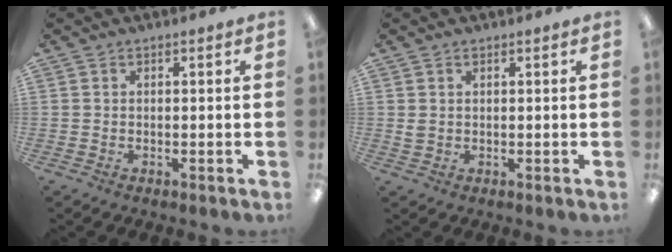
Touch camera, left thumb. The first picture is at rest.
{"total": 1.4, "force": [0.7, 0.9, 0.8], "torque": [-0.018, 0.003, 0.012]}